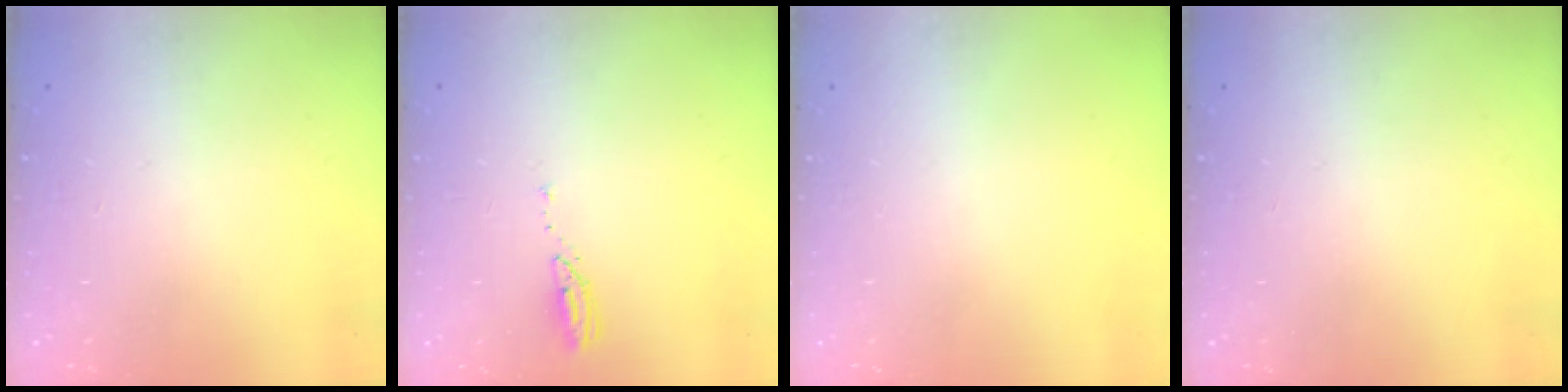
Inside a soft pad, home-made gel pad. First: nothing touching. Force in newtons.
{"total": 3.0, "press": 2.9, "slide": 0.3}
{"total": 0.0}
{"total": 0.0}